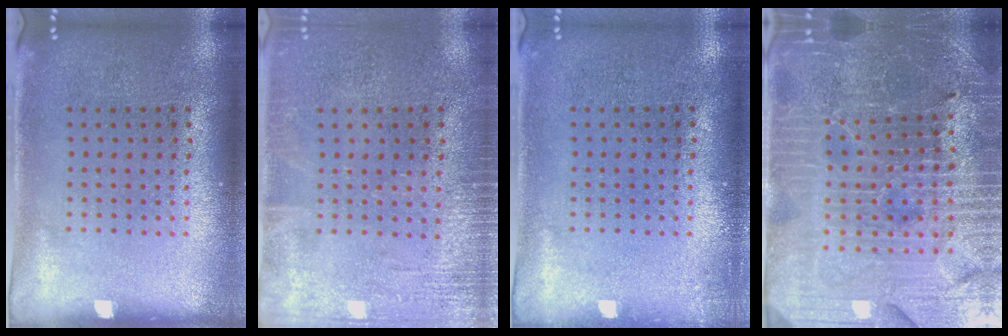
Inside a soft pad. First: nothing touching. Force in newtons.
{"total": 2.4, "press": 2.4, "slide": 0.3}
{"total": 0.7, "press": 0.7, "slide": 0.2}
{"total": 5.0, "press": 4.7, "slide": 1.7}